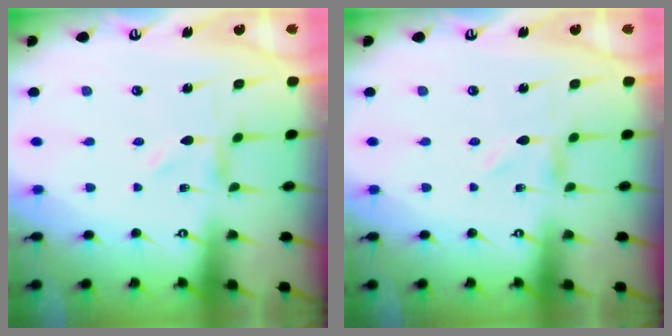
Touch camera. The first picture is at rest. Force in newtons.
{"total": 0.0}